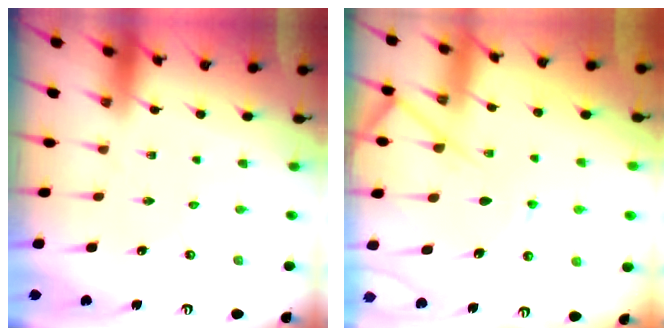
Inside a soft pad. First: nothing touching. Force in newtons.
{"total": 10.9, "press": 10.8, "slide": 1.2}